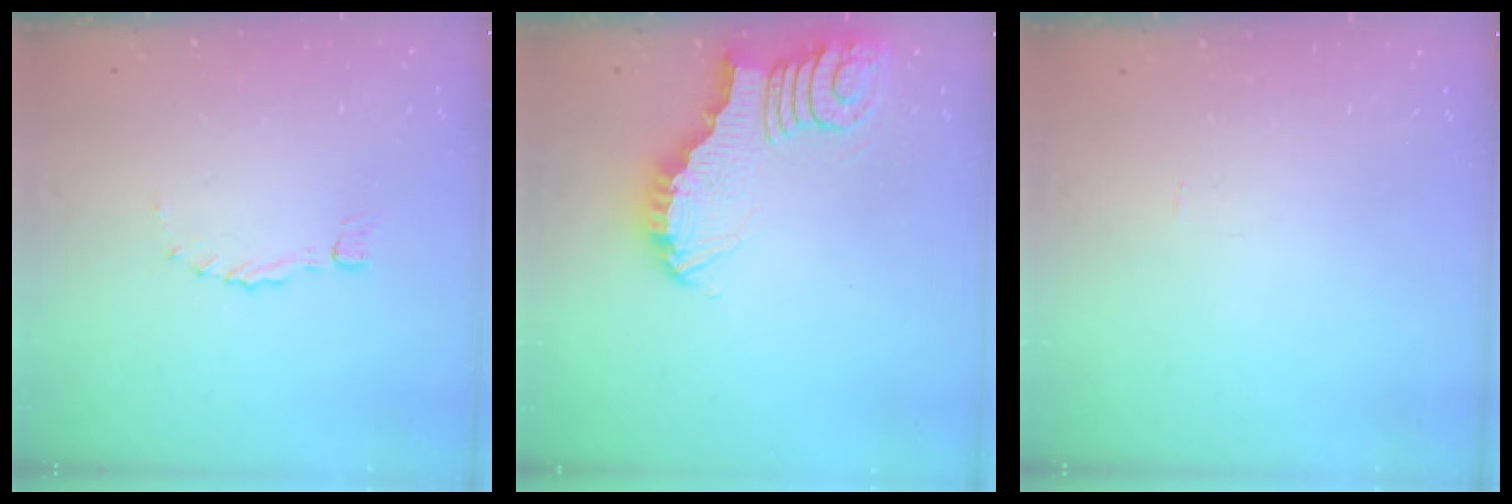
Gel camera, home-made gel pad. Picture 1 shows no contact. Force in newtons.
{"total": 3.9, "press": 3.9, "slide": 0.3}
{"total": 1.0, "press": 1.0, "slide": 0.0}